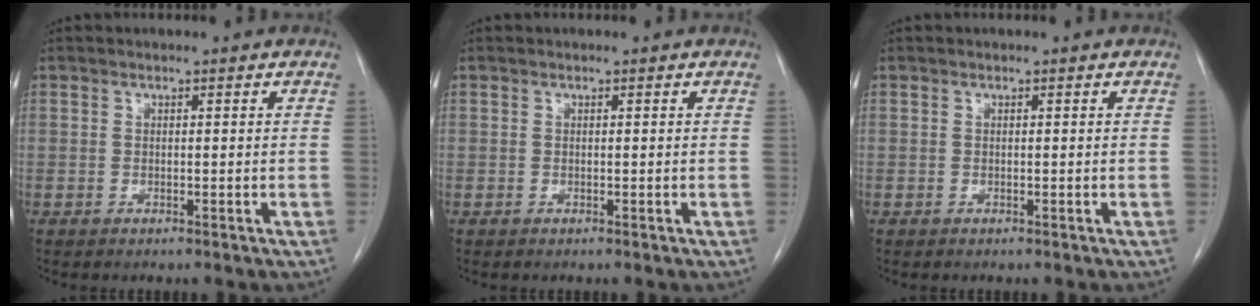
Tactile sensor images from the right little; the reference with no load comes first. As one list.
[{"total": 0.0}, {"total": 0.0}]